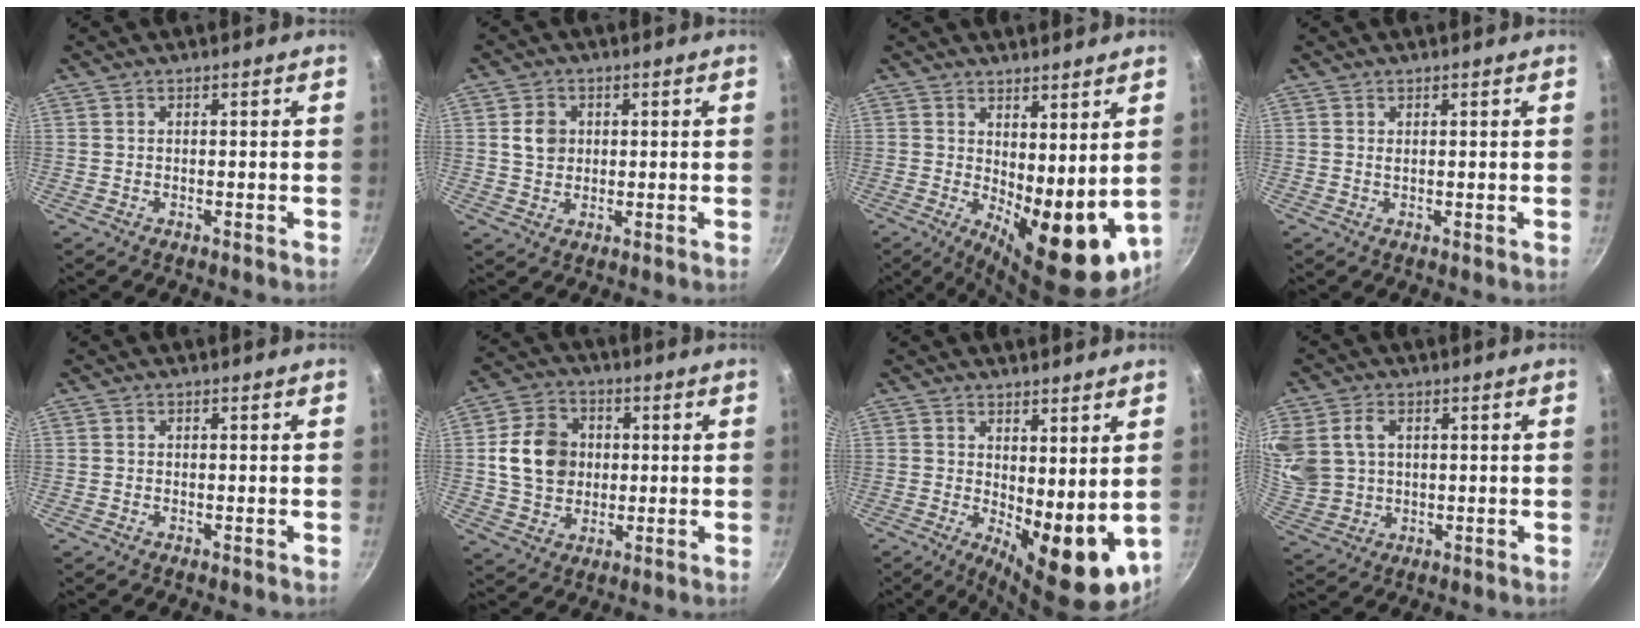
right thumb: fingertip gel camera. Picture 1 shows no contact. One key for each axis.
{"total": 4.7, "fx": 0.8, "fy": 4.0, "fz": 2.4, "tx": -0.025, "ty": 0.002, "tz": 0.014}
{"total": 13.9, "fx": 2.1, "fy": 6.0, "fz": 12.3, "tx": -0.137, "ty": -0.035, "tz": 0.047}
{"total": 0.6, "fx": 0.3, "fy": 0.2, "fz": 0.4, "tx": -0.006, "ty": -0.005, "tz": 0.004}
{"total": 0.0}
{"total": 11.7, "fx": 1.1, "fy": 9.7, "fz": 6.5, "tx": -0.087, "ty": 0.011, "tz": 0.017}
{"total": 11.6, "fx": 1.5, "fy": 5.1, "fz": 10.4, "tx": -0.113, "ty": -0.027, "tz": 0.035}
{"total": 14.3, "fx": 3.7, "fy": 11.3, "fz": 7.9, "tx": -0.188, "ty": 0.011, "tz": 0.085}